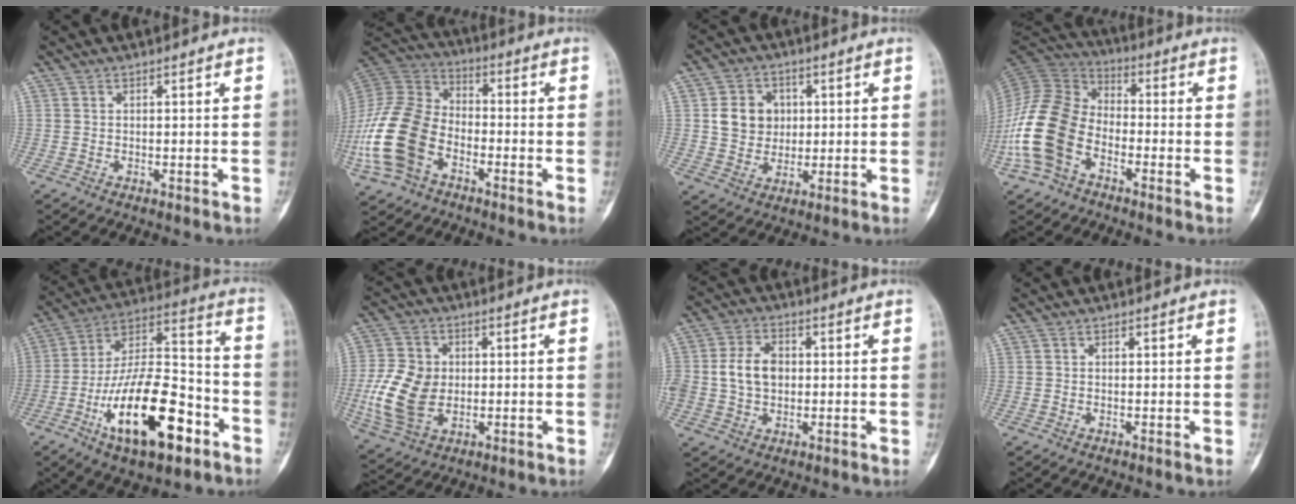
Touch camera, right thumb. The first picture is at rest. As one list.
[{"total": 19.1, "force": [-6.8, 12.7, 12.5], "torque": [-0.269, 0.038, -0.136]}, {"total": 8.0, "force": [1.3, 7.0, 3.6], "torque": [-0.027, -0.003, 0.024]}, {"total": 16.1, "force": [-5.9, 10.7, 10.4], "torque": [-0.217, 0.046, -0.129]}, {"total": 23.4, "force": [-9.9, 9.8, 18.9], "torque": [-0.327, 0.061, -0.161]}, {"total": 12.8, "force": [-1.1, 9.4, 8.7], "torque": [-0.166, 0.001, -0.017]}, {"total": 8.0, "force": [0.3, 5.9, 5.4], "torque": [-0.081, 0.014, 0.005]}, {"total": 0.0}]